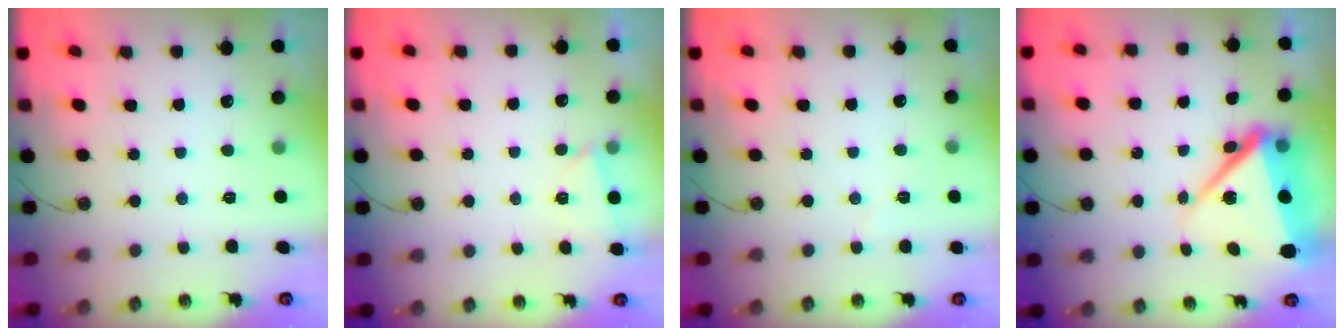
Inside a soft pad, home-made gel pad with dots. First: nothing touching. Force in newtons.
{"total": 1.9, "press": 1.8, "slide": 0.6}
{"total": 2.7, "press": 2.5, "slide": 1.1}
{"total": 14.1, "press": 11.3, "slide": 8.5}